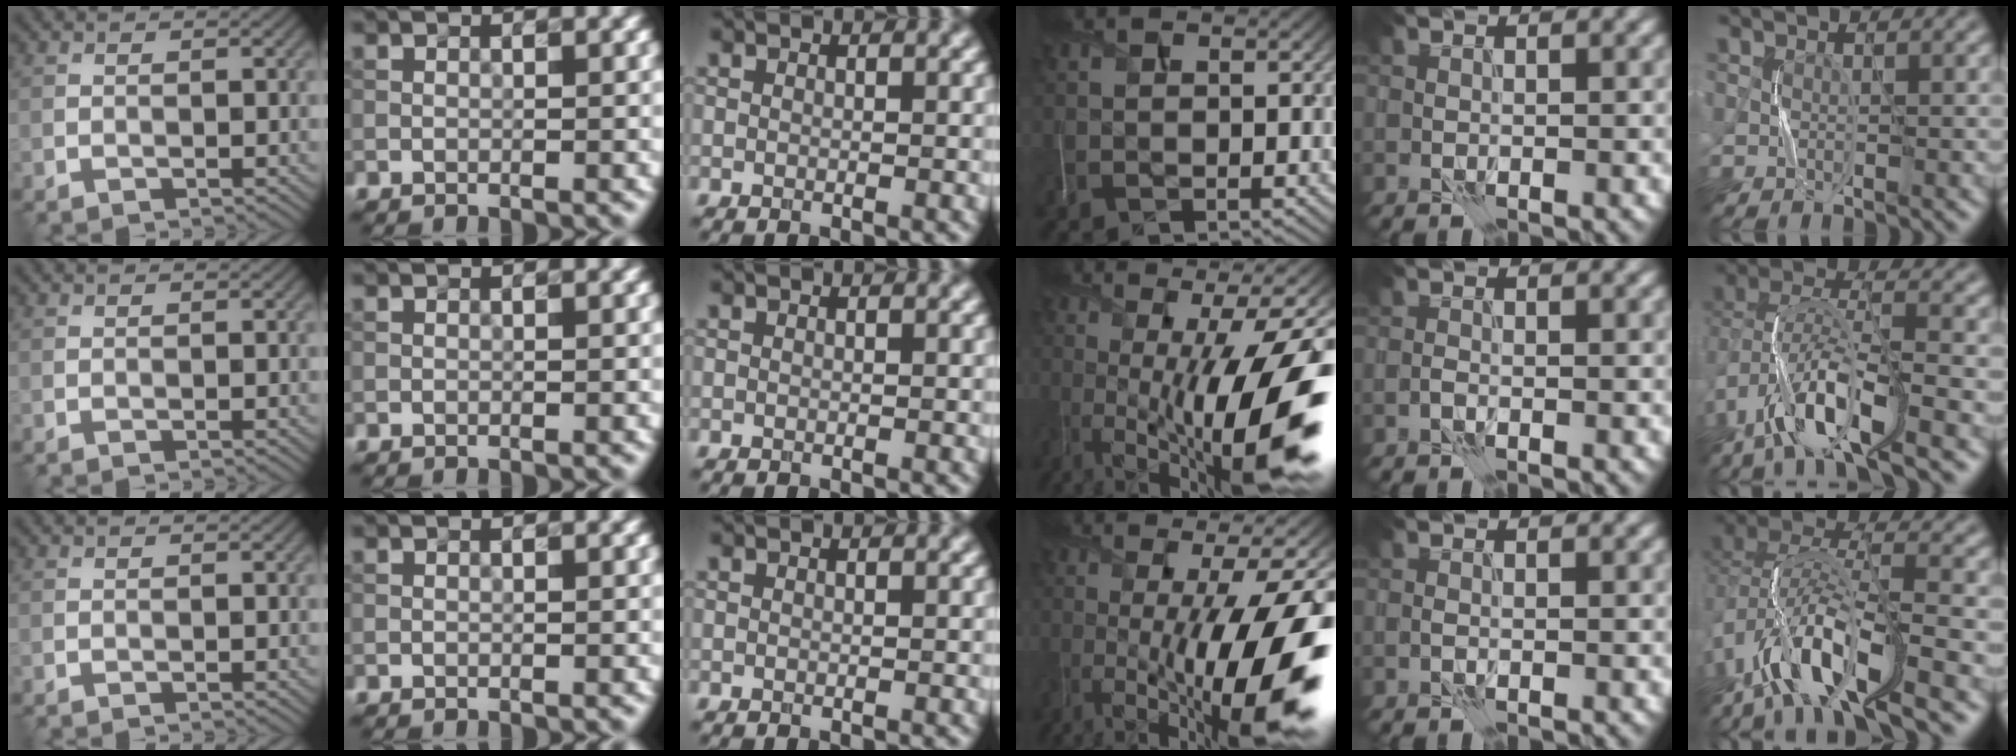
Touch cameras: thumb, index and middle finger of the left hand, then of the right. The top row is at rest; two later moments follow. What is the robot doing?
{"motion": "press", "object": "grip strengthener"}